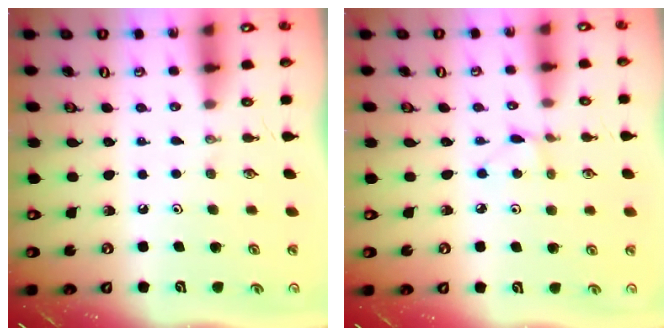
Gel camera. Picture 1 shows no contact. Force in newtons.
{"total": 2.5, "press": 2.5, "slide": 0.3}